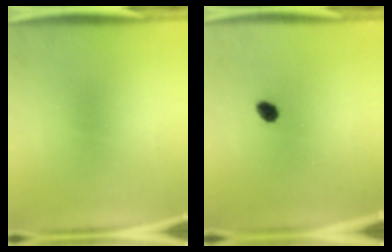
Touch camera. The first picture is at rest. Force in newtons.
{"total": 3.0}